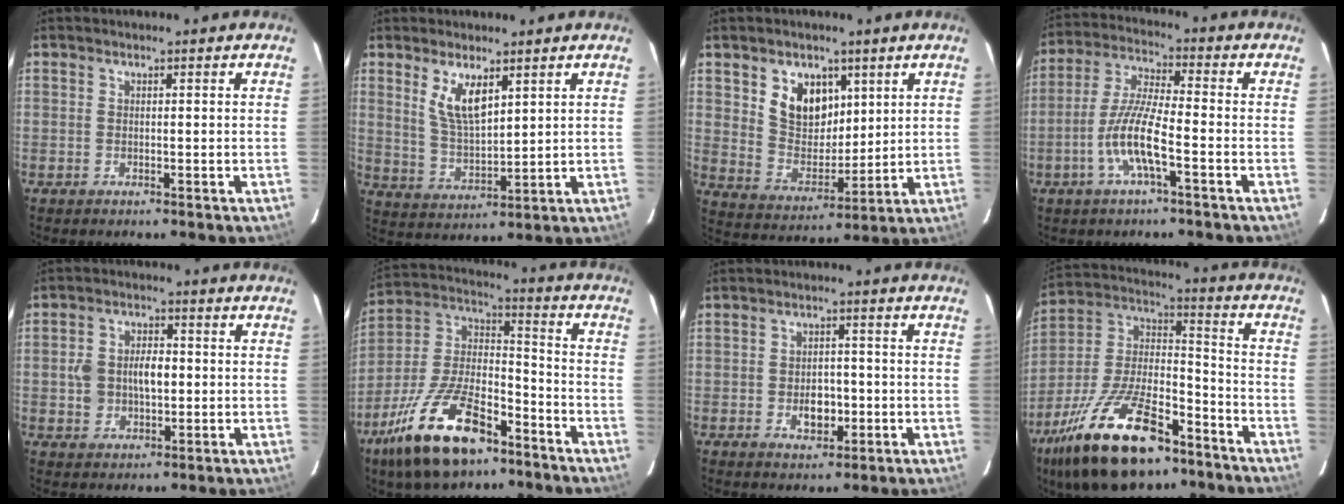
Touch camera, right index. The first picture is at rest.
{"total": 7.6, "force": [3.9, 2.9, 5.9], "torque": [-0.109, -0.007, 0.085]}
{"total": 10.5, "force": [4.7, 7.6, 5.6], "torque": [-0.100, 0.005, 0.101]}
{"total": 9.7, "force": [-3.9, 1.3, 8.8], "torque": [-0.187, 0.001, -0.076]}
{"total": 7.2, "force": [-0.3, 4.9, 5.2], "torque": [-0.101, 0.013, -0.001]}
{"total": 20.8, "force": [-12.6, 9.0, 14.0], "torque": [-0.286, -0.009, -0.221]}
{"total": 5.2, "force": [-1.5, 3.4, 3.7], "torque": [-0.069, 0.002, -0.016]}
{"total": 24.6, "force": [-15.2, 10.3, 16.4], "torque": [-0.326, -0.010, -0.256]}